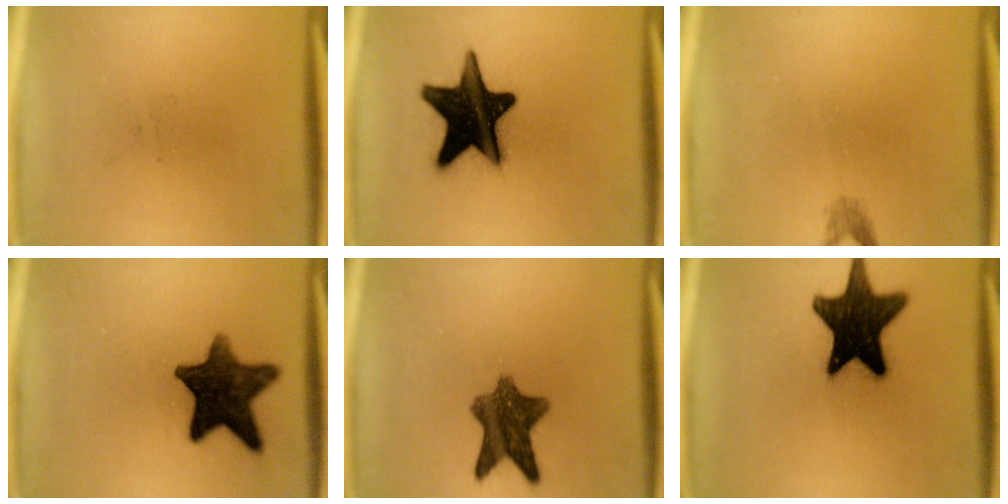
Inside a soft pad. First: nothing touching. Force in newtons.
{"total": 19.8}
{"total": 1.2}
{"total": 13.6}
{"total": 9.5}
{"total": 17.6}